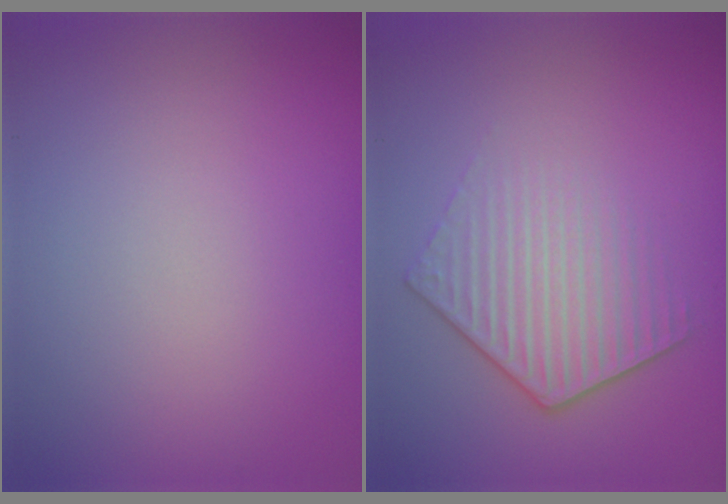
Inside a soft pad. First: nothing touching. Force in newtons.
{"total": 4.0, "press": 2.9, "slide": 2.7}